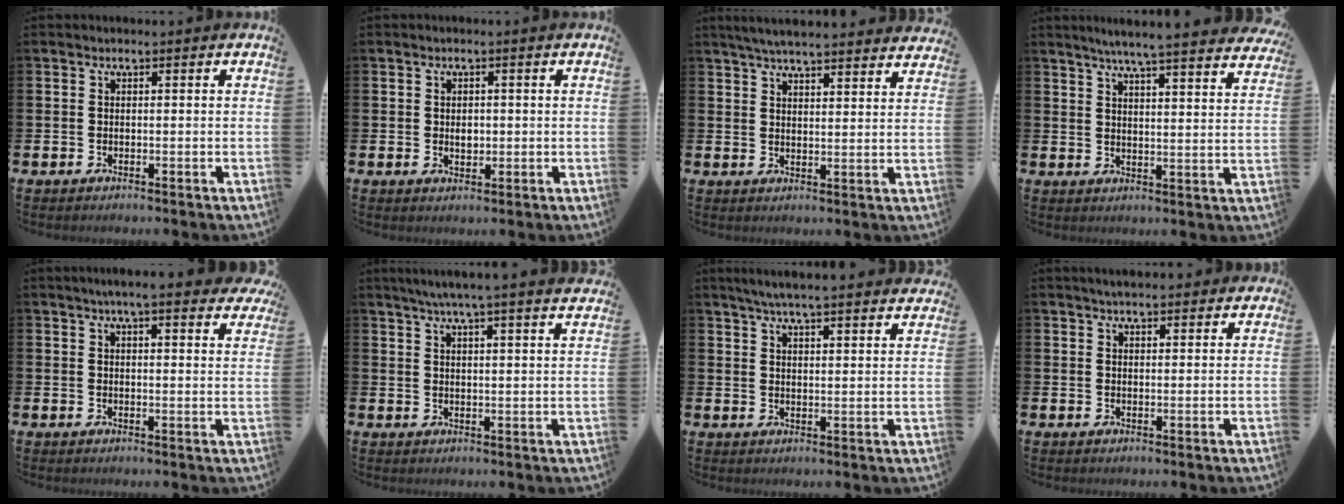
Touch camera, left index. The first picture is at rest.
{"total": 1.6, "force": [0.2, 1.2, 1.1], "torque": [-0.001, -0.001, -0.003]}
{"total": 5.5, "force": [5.3, 0.4, 1.4], "torque": [-0.033, -0.025, 0.094]}
{"total": 5.9, "force": [5.5, -0.4, 1.9], "torque": [-0.041, -0.037, 0.091]}
{"total": 4.8, "force": [4.3, 0.3, 2.0], "torque": [-0.035, -0.018, 0.075]}
{"total": 5.4, "force": [5.0, -0.8, 1.8], "torque": [-0.042, -0.022, 0.087]}
{"total": 5.6, "force": [5.4, -0.1, 1.5], "torque": [-0.035, -0.026, 0.095]}
{"total": 2.8, "force": [2.7, 0.6, 0.8], "torque": [-0.005, -0.008, 0.045]}